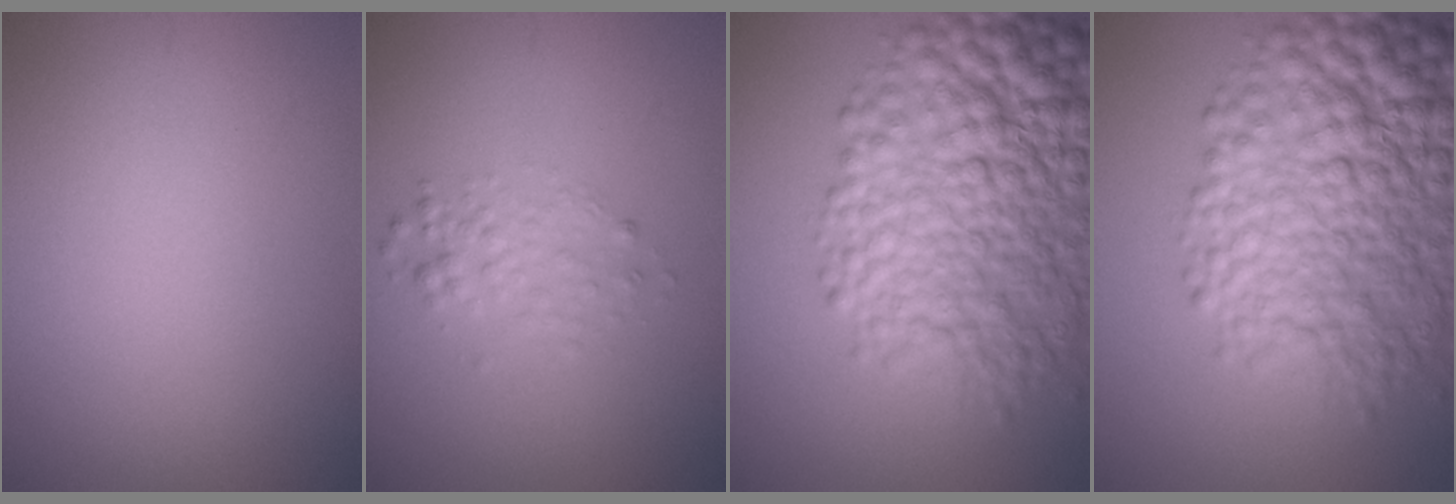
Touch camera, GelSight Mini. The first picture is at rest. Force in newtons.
{"total": 1.9, "press": 1.9, "slide": 0.1}
{"total": 10.7, "press": 10.7, "slide": 0.3}
{"total": 10.7, "press": 10.7, "slide": 0.3}